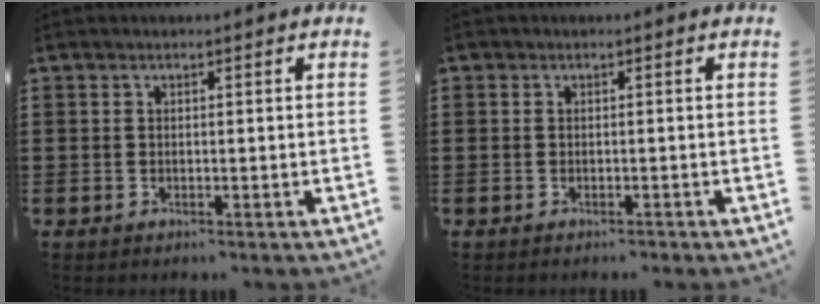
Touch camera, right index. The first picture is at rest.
{"total": 0.8, "force": [-0.6, 0.5, -0.1], "torque": [0.001, 0.005, -0.015]}